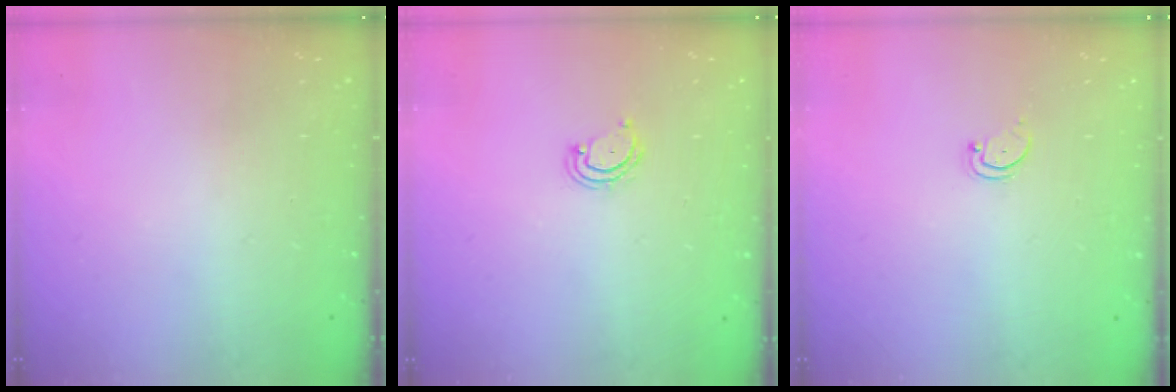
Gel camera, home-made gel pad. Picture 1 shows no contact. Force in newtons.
{"total": 3.9, "press": 3.9, "slide": 0.3}
{"total": 1.6, "press": 1.6, "slide": 0.4}